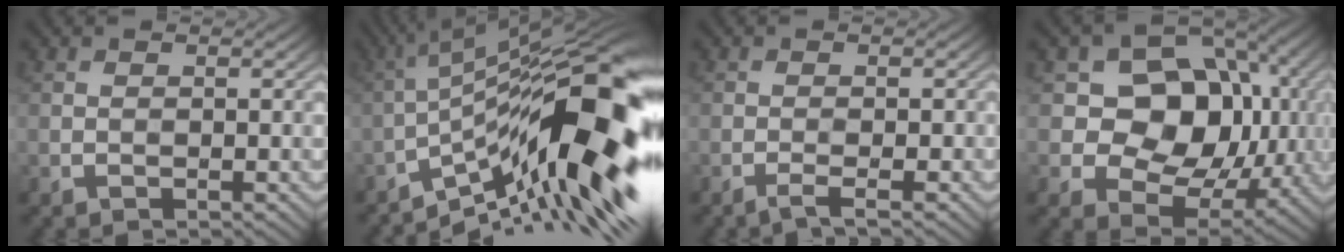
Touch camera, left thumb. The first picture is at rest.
{"total": 17.9, "force": [-7.1, 5.0, 15.7], "torque": [-0.237, 0.016, -0.135]}
{"total": 2.0, "force": [-1.2, 0.2, 1.6], "torque": [-0.023, 0.007, -0.028]}
{"total": 13.0, "force": [1.8, 10.3, 7.8], "torque": [-0.122, -0.005, 0.013]}